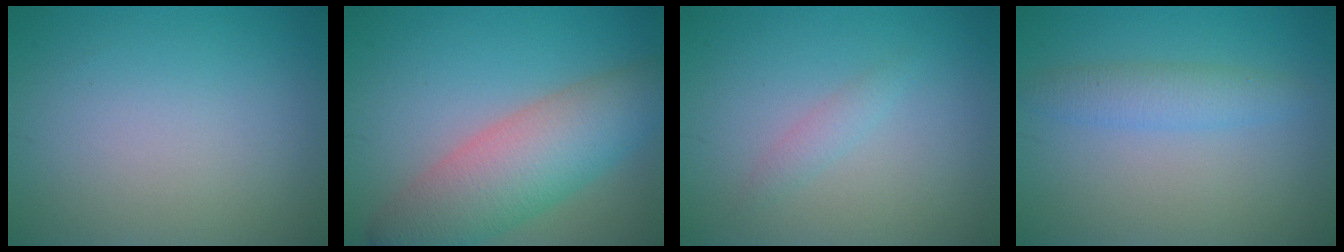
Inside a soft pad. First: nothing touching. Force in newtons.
{"total": 8.0, "press": 8.0, "slide": 0.3}
{"total": 1.2, "press": 1.2, "slide": 0.1}
{"total": 2.5, "press": 2.5, "slide": 0.2}